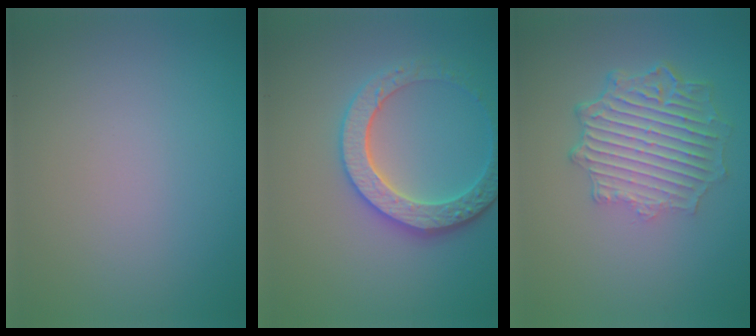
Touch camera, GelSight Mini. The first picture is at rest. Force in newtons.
{"total": 4.3, "press": 4.1, "slide": 1.5}
{"total": 6.3, "press": 4.7, "slide": 4.2}